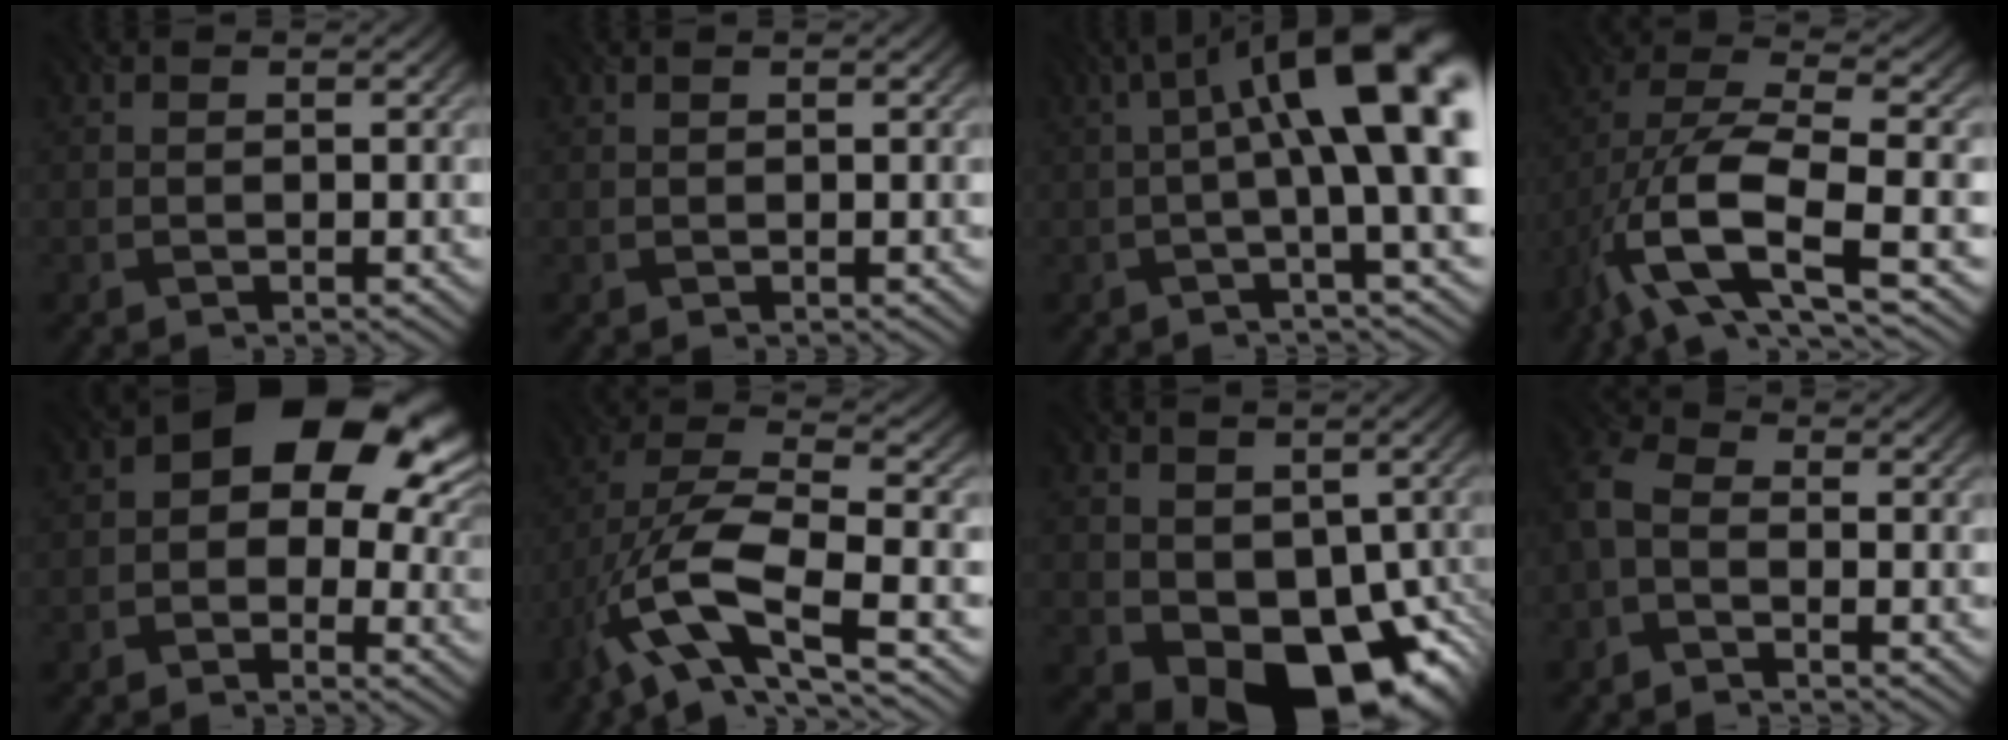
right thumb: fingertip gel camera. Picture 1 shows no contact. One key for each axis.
{"total": 0.9, "fx": 0.7, "fy": 0.1, "fz": 0.7, "tx": -0.014, "ty": 0.003, "tz": 0.011}
{"total": 15.4, "fx": 2.4, "fy": 4.0, "fz": 14.7, "tx": -0.216, "ty": 0.020, "tz": 0.044}
{"total": 12.8, "fx": -5.4, "fy": 4.8, "fz": 10.6, "tx": -0.231, "ty": -0.018, "tz": -0.102}
{"total": 12.0, "fx": 2.7, "fy": 7.6, "fz": 8.9, "tx": -0.106, "ty": 0.006, "tz": 0.030}
{"total": 12.8, "fx": -5.7, "fy": 4.4, "fz": 10.5, "tx": -0.220, "ty": -0.008, "tz": -0.113}
{"total": 13.5, "fx": -3.4, "fy": 9.5, "fz": 9.0, "tx": -0.117, "ty": -0.041, "tz": -0.041}
{"total": 4.1, "fx": -1.7, "fy": 2.4, "fz": 2.9, "tx": -0.077, "ty": -0.001, "tz": -0.050}